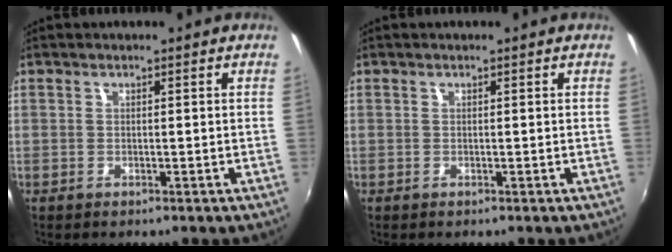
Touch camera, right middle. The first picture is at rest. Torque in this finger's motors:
{"motor_torque": [0.00, 0.00, 0.00, 0.00]}